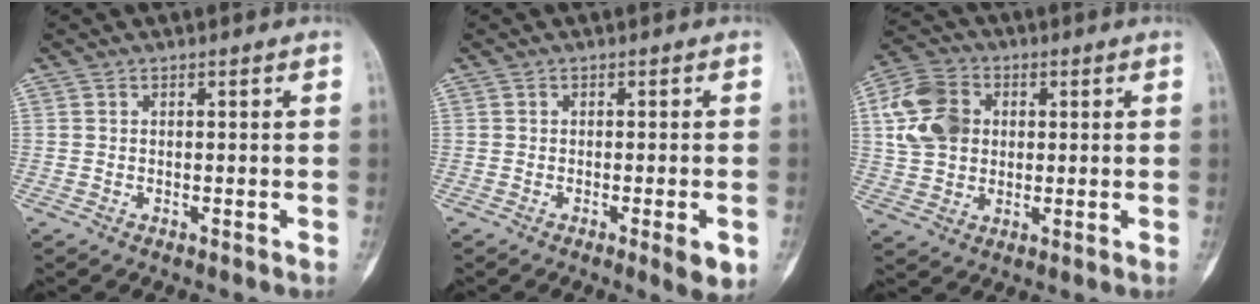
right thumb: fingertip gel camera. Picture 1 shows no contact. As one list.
[{"total": 4.3, "force": [-1.6, 0.9, 3.9], "torque": [-0.047, -0.004, -0.020]}, {"total": 11.6, "force": [2.1, 9.0, 7.1], "torque": [-0.124, 0.011, 0.033]}]